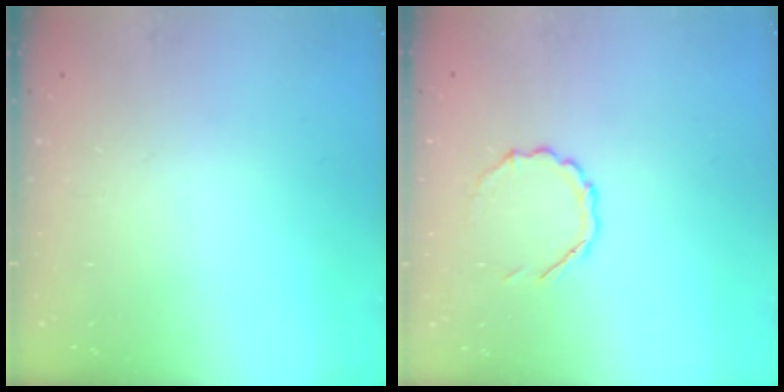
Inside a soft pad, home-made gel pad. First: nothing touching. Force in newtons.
{"total": 4.5, "press": 4.3, "slide": 1.4}